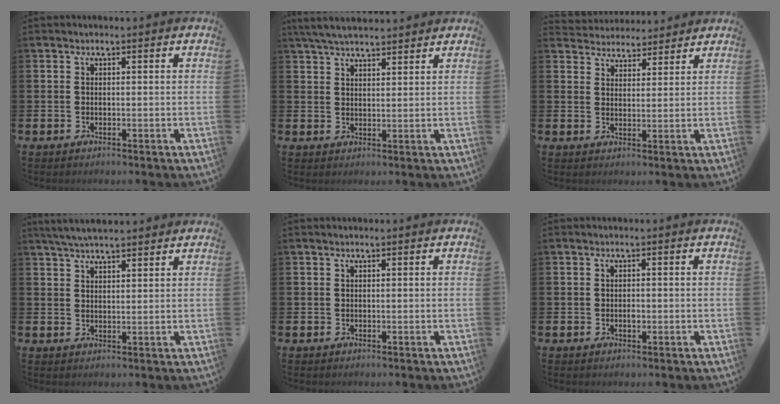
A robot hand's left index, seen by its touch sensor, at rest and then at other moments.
{"total": 4.8, "force": [4.5, 0.8, 1.4], "torque": [-0.041, -0.010, 0.084]}
{"total": 4.1, "force": [3.9, 1.0, -0.5], "torque": [-0.007, -0.022, 0.072]}
{"total": 4.4, "force": [4.1, 0.5, 1.3], "torque": [-0.038, -0.008, 0.077]}
{"total": 0.0}
{"total": 0.8, "force": [-0.2, 0.4, 0.6], "torque": [-0.004, -0.003, -0.007]}